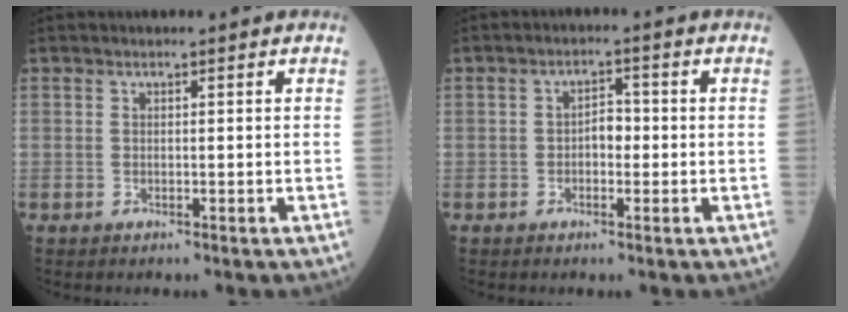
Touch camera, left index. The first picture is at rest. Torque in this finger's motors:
{"motor_torque": [0.12, 0.00, 0.04, 0.01]}